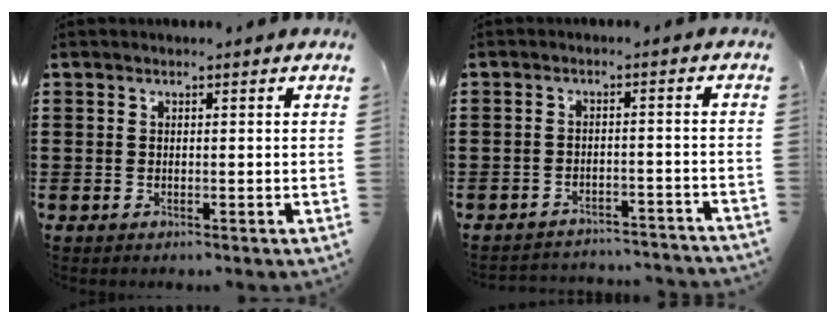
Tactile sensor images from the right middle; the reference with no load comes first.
{"total": 2.9, "force": [-2.9, 0.1, 0.1], "torque": [-0.008, -0.001, -0.061]}